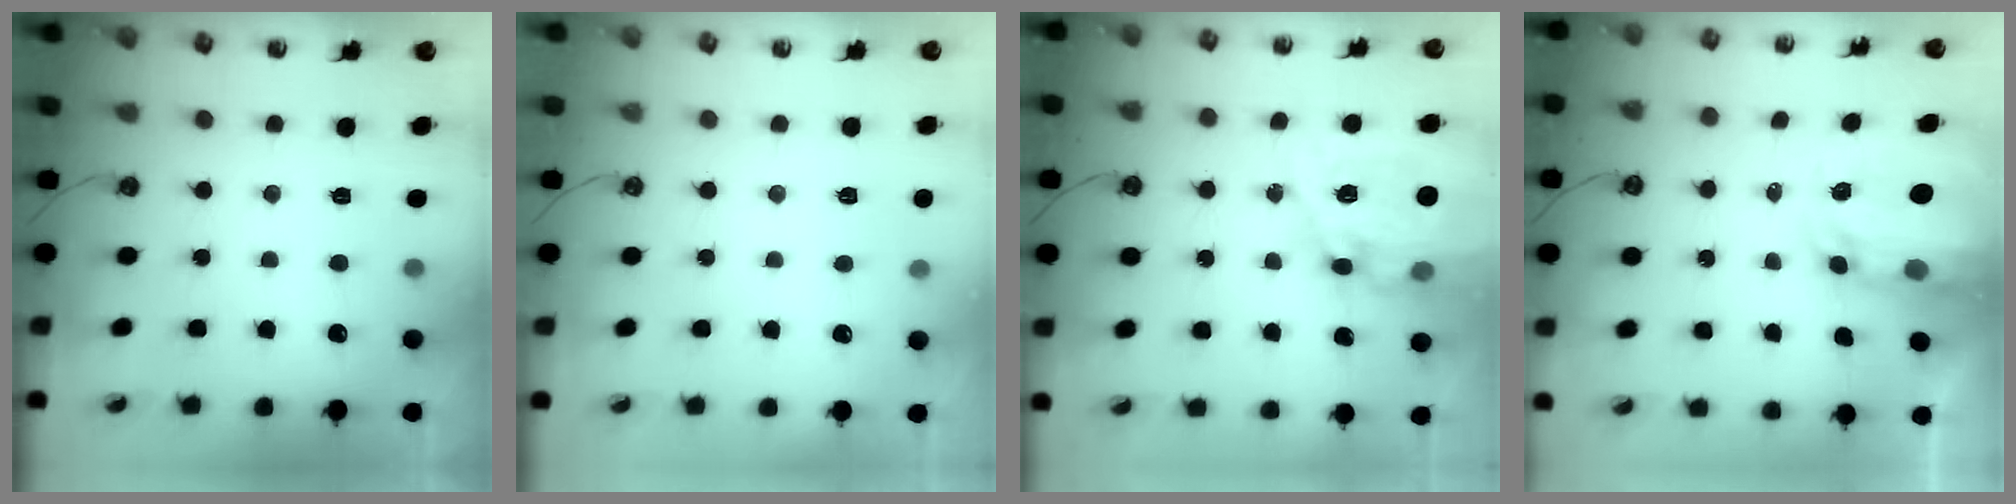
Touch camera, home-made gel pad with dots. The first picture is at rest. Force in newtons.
{"total": 3.9, "press": 3.8, "slide": 0.4}
{"total": 22.1, "press": 22.0, "slide": 2.0}
{"total": 6.7, "press": 6.7, "slide": 0.6}